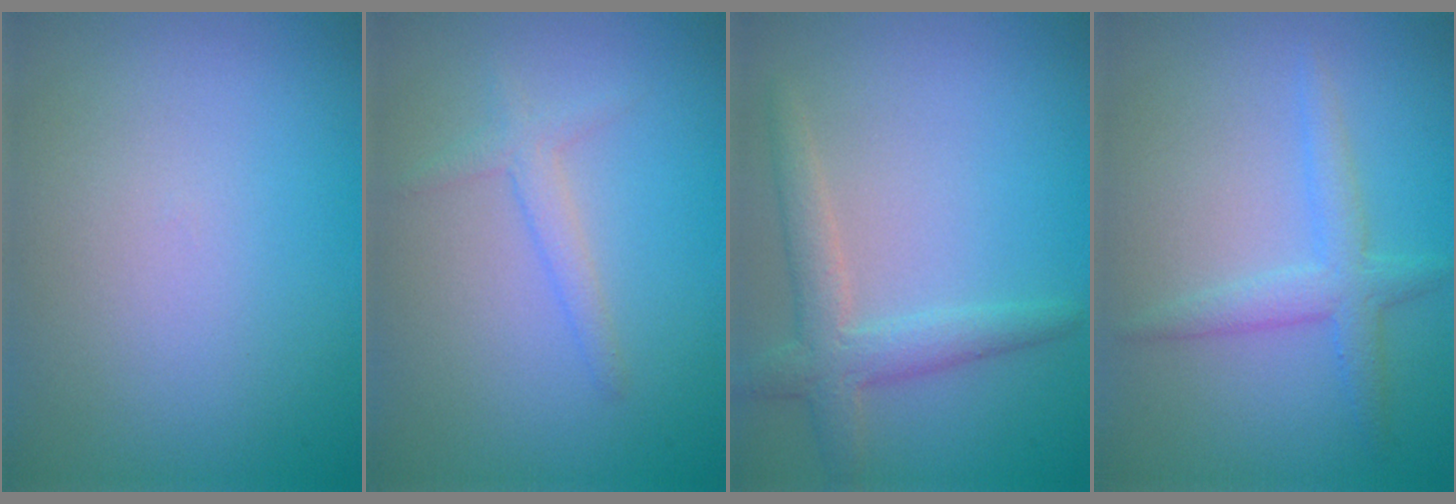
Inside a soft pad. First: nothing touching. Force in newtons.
{"total": 1.6, "press": 1.6, "slide": 0.1}
{"total": 3.2, "press": 3.1, "slide": 0.3}
{"total": 2.5, "press": 2.5, "slide": 0.1}